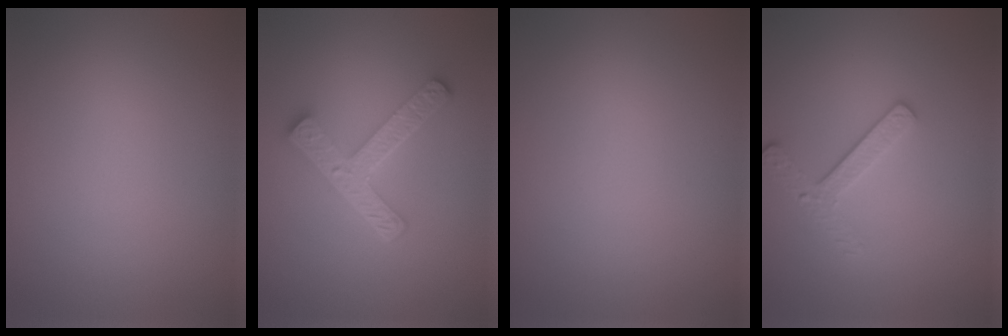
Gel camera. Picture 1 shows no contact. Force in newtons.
{"total": 5.0, "press": 3.7, "slide": 3.3}
{"total": 0.0}
{"total": 2.5, "press": 2.2, "slide": 1.1}